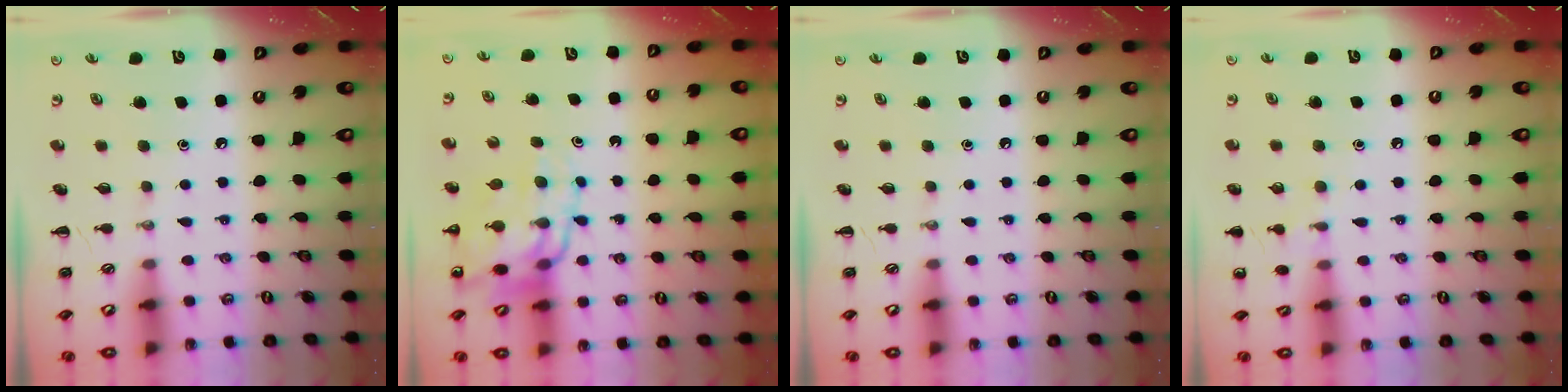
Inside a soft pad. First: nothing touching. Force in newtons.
{"total": 13.3, "press": 12.9, "slide": 3.3}
{"total": 0.0}
{"total": 7.1, "press": 6.8, "slide": 2.1}